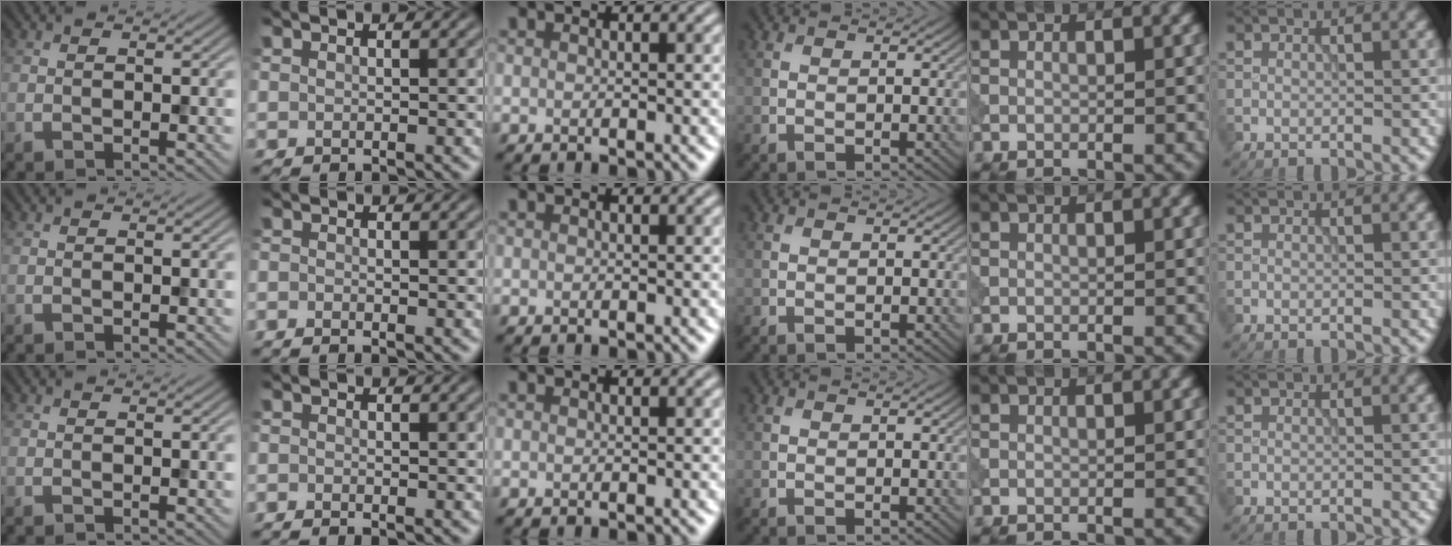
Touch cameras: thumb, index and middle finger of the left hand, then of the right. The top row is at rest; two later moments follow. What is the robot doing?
{"motion": "press", "object": "tv remote"}